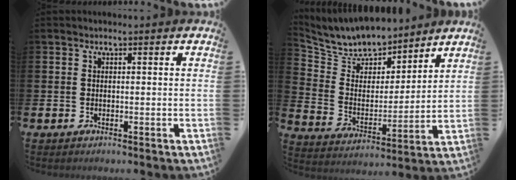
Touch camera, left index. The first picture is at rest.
{"total": 7.9, "force": [7.6, 2.3, 0.3], "torque": [-0.055, -0.063, 0.136]}